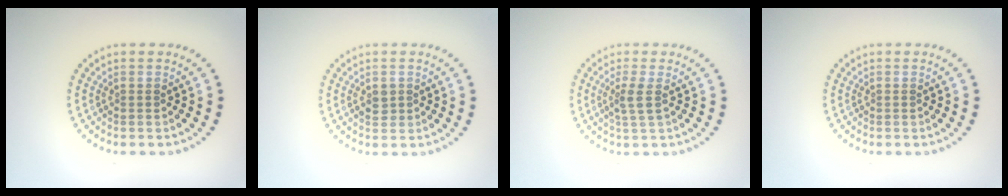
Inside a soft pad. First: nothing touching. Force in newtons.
{"total": 1.5, "press": 1.5, "slide": 0.3}
{"total": 1.7, "press": 1.4, "slide": 1.1}
{"total": 0.0}